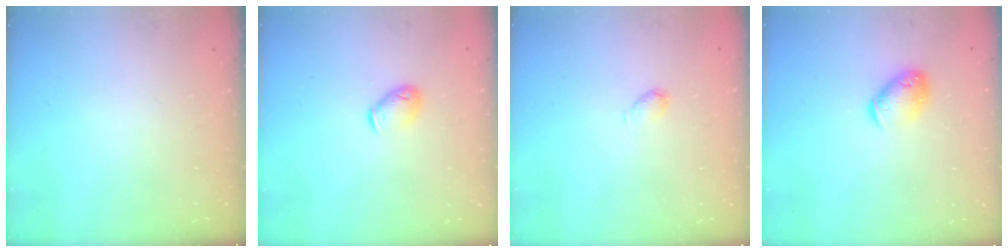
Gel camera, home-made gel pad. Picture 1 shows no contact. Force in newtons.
{"total": 6.4, "press": 6.2, "slide": 1.2}
{"total": 3.2, "press": 3.1, "slide": 0.5}
{"total": 9.6, "press": 9.5, "slide": 1.7}